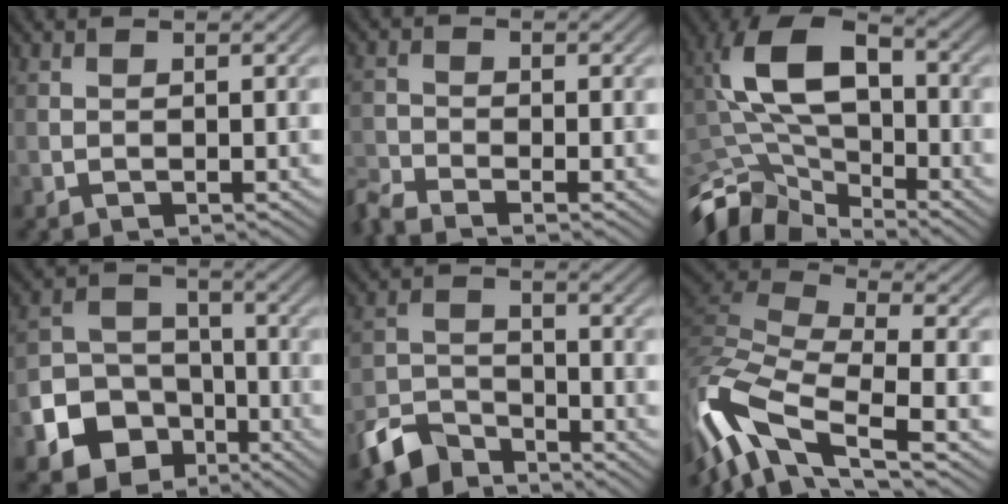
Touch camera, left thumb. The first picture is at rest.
{"total": 4.0, "force": [-3.5, 0.9, 1.8], "torque": [-0.042, -0.014, -0.082]}
{"total": 12.6, "force": [-5.0, 7.1, 9.1], "torque": [-0.191, 0.004, -0.110]}
{"total": 10.1, "force": [-5.0, 7.9, 4.1], "torque": [-0.099, -0.028, -0.109]}
{"total": 6.4, "force": [-5.2, 2.8, 2.3], "torque": [-0.048, -0.005, -0.118]}
{"total": 14.0, "force": [-7.2, 5.3, 10.7], "torque": [-0.261, -0.012, -0.144]}